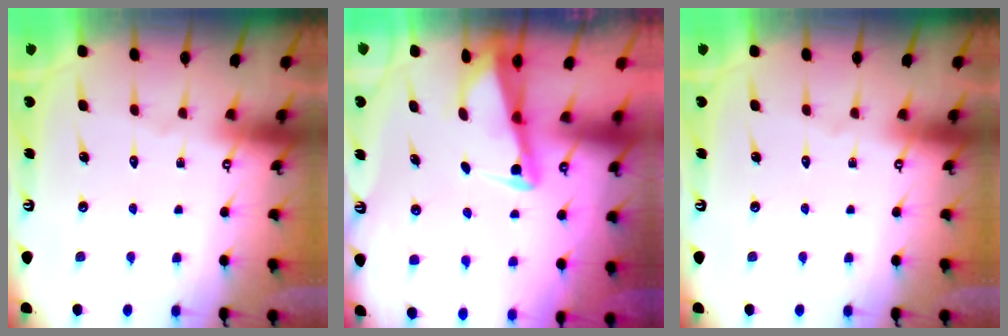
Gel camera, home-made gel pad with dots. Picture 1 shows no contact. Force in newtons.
{"total": 2.5, "press": 2.5, "slide": 0.2}
{"total": 0.0}